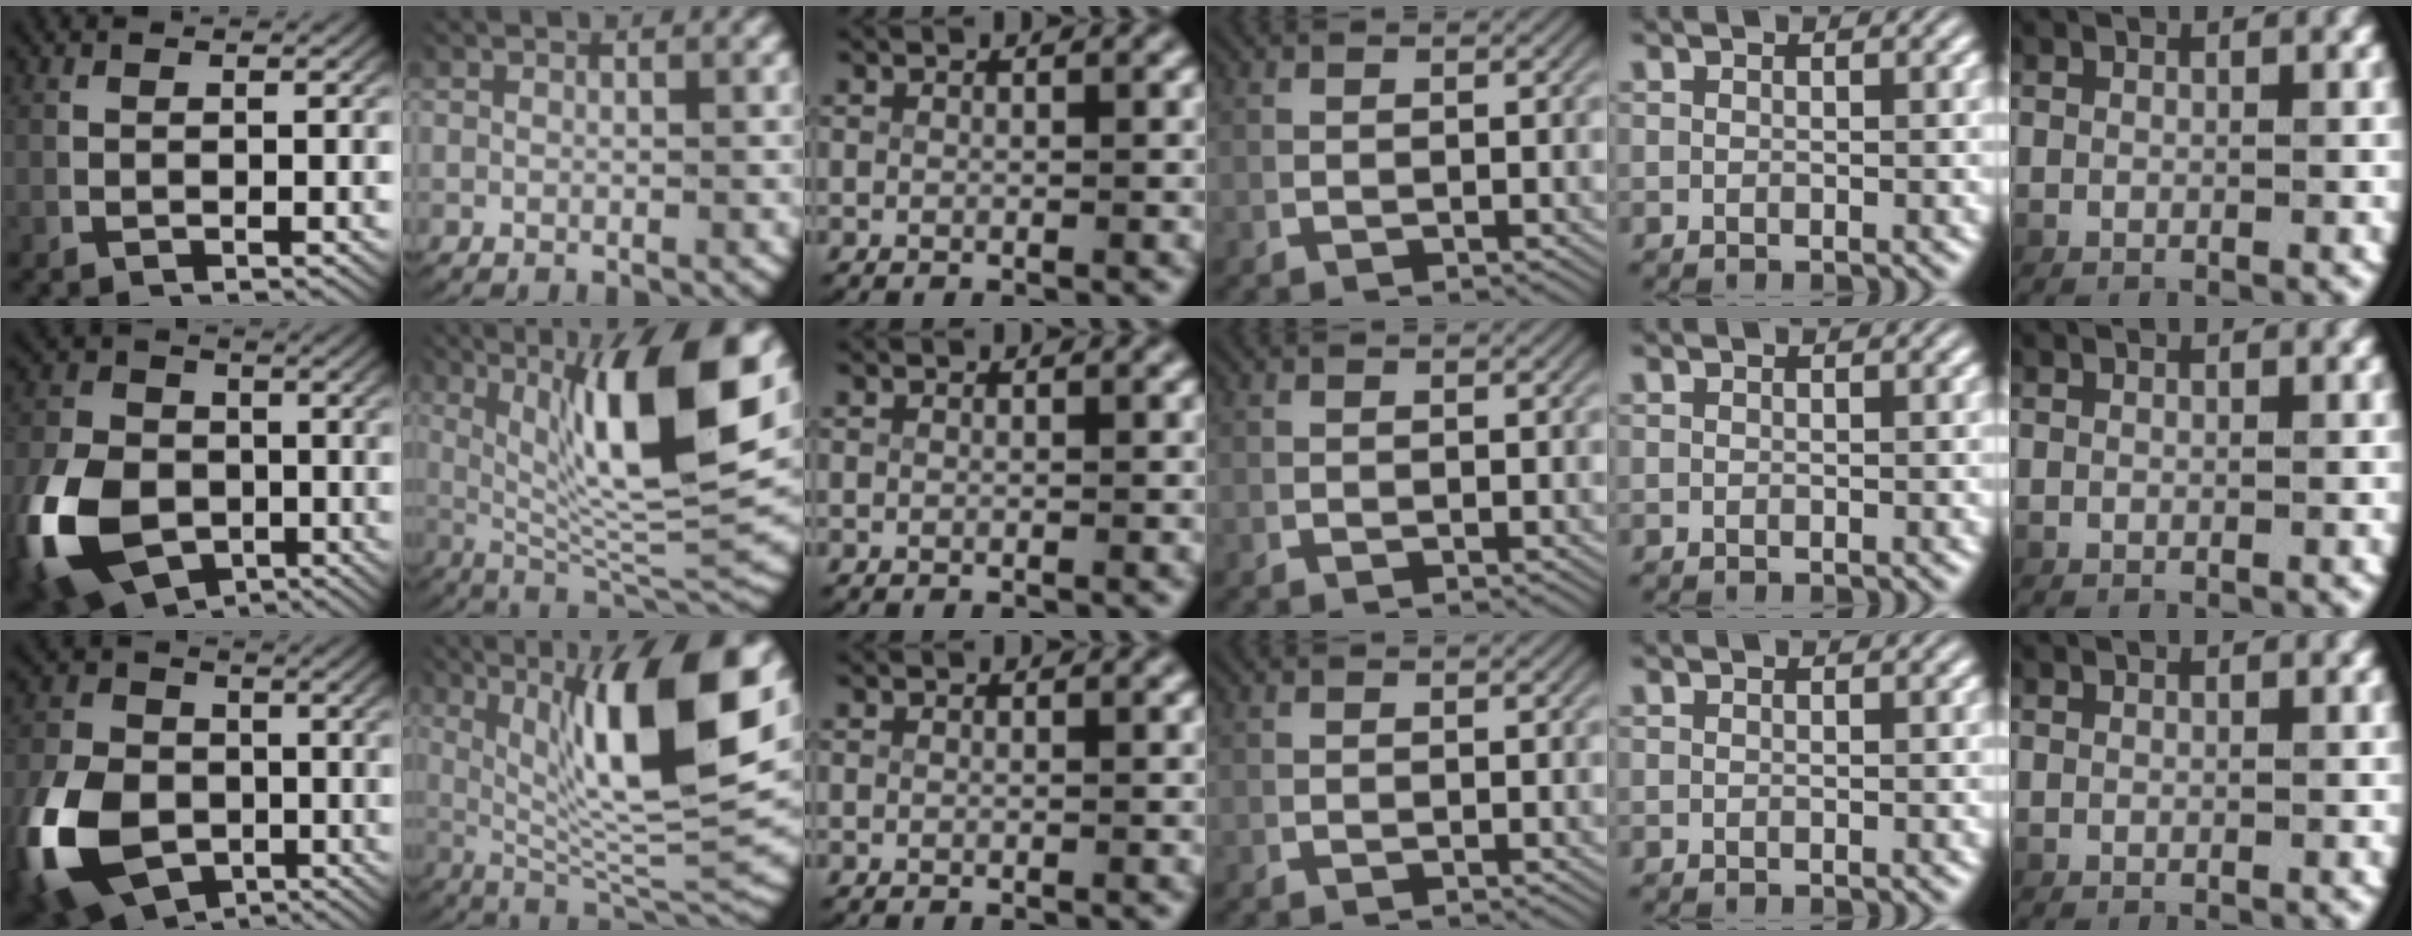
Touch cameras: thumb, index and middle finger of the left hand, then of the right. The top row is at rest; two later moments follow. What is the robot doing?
{"motion": "lift_and_place", "object": "scissors"}